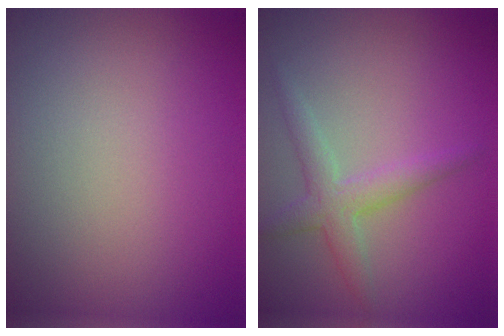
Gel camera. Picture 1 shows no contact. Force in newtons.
{"total": 2.7, "press": 2.7, "slide": 0.2}